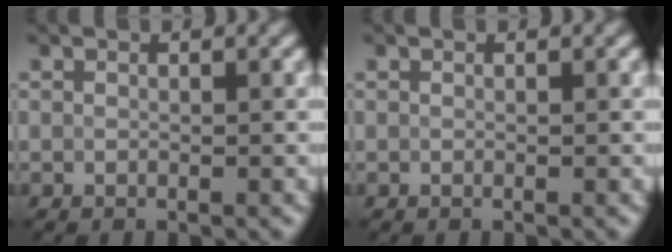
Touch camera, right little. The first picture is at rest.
{"total": 0.0}